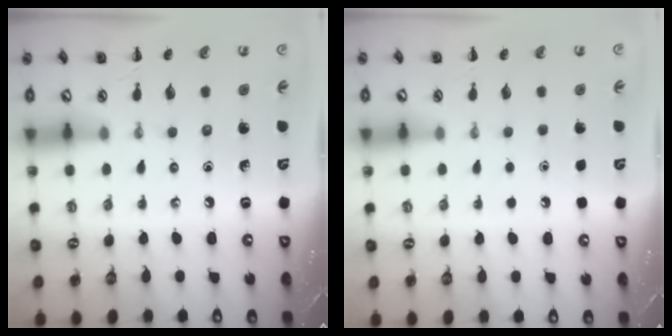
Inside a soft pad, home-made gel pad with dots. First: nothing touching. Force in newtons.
{"total": 1.6, "press": 1.6, "slide": 0.1}